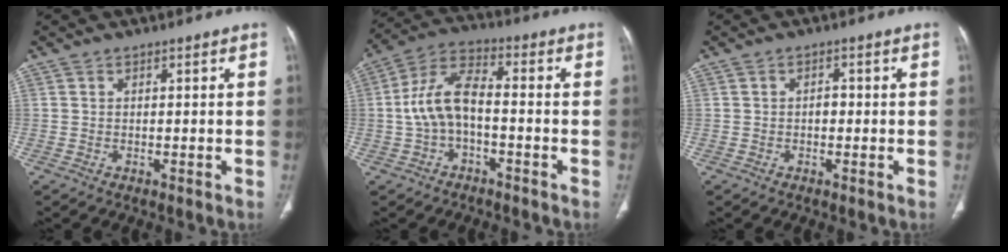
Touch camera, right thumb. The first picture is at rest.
{"total": 9.5, "force": [-1.6, 4.9, 8.0], "torque": [-0.161, 0.039, -0.038]}
{"total": 1.5, "force": [-0.3, 1.1, 1.0], "torque": [-0.009, 0.004, -0.007]}